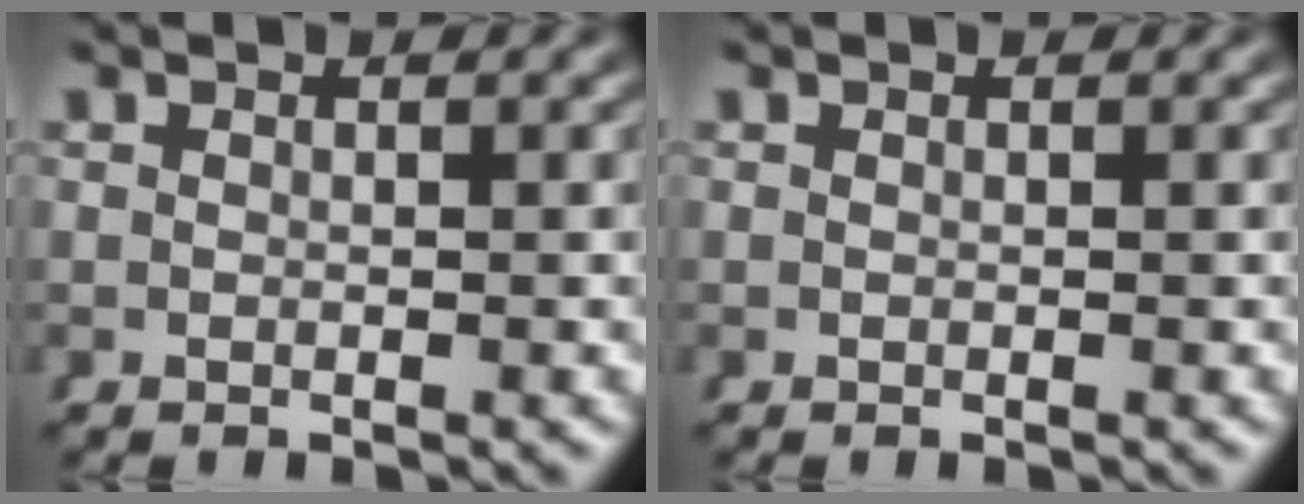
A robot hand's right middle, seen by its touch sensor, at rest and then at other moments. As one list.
[{"total": 0.0}]